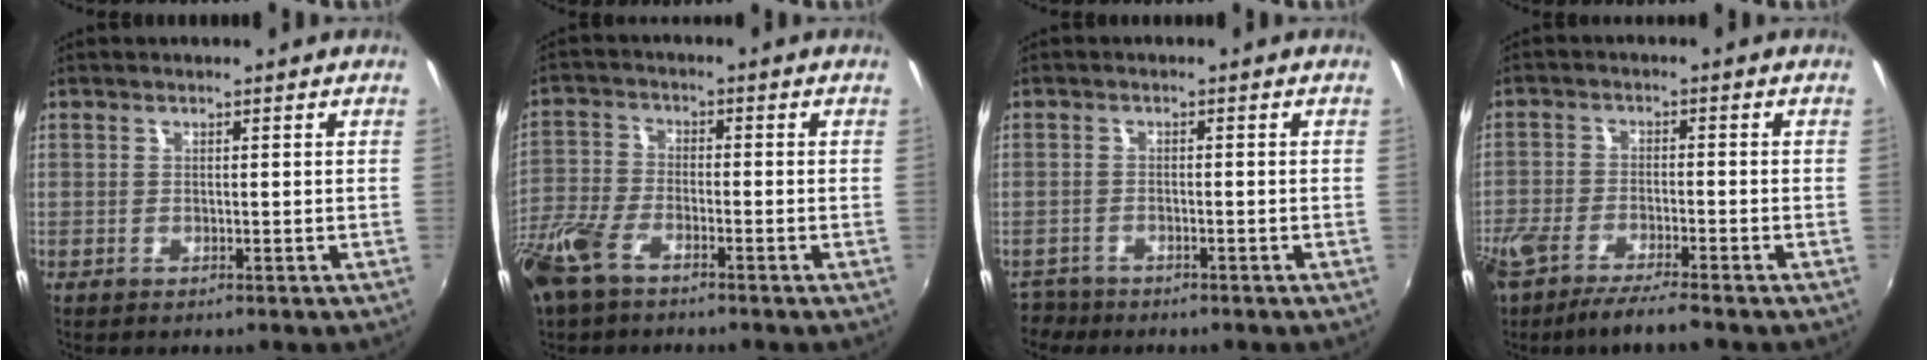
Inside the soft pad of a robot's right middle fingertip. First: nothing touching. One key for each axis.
{"total": 10.4, "fx": -7.1, "fy": 4.2, "fz": 6.4, "tx": -0.159, "ty": -0.014, "tz": -0.153}
{"total": 3.9, "fx": -3.4, "fy": 2.0, "fz": 0.6, "tx": -0.027, "ty": -0.007, "tz": -0.063}
{"total": 9.3, "fx": -7.5, "fy": 1.4, "fz": 5.3, "tx": -0.131, "ty": -0.033, "tz": -0.137}